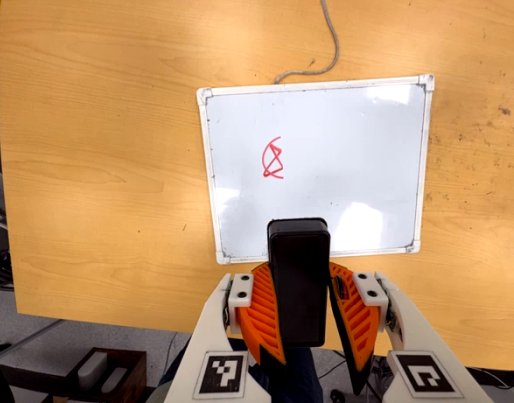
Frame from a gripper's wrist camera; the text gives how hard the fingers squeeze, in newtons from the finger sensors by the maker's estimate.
{"total": 9.8, "left": 8.8, "right": 10.7}